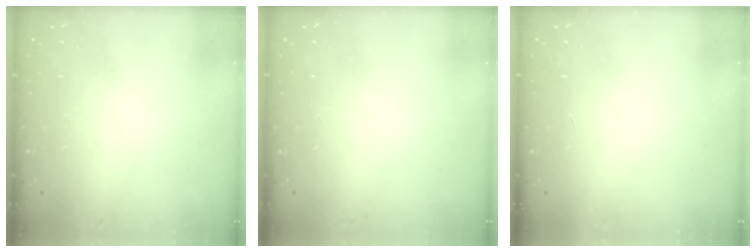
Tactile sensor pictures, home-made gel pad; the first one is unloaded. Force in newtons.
{"total": 0.0}
{"total": 1.7, "press": 1.7, "slide": 0.1}